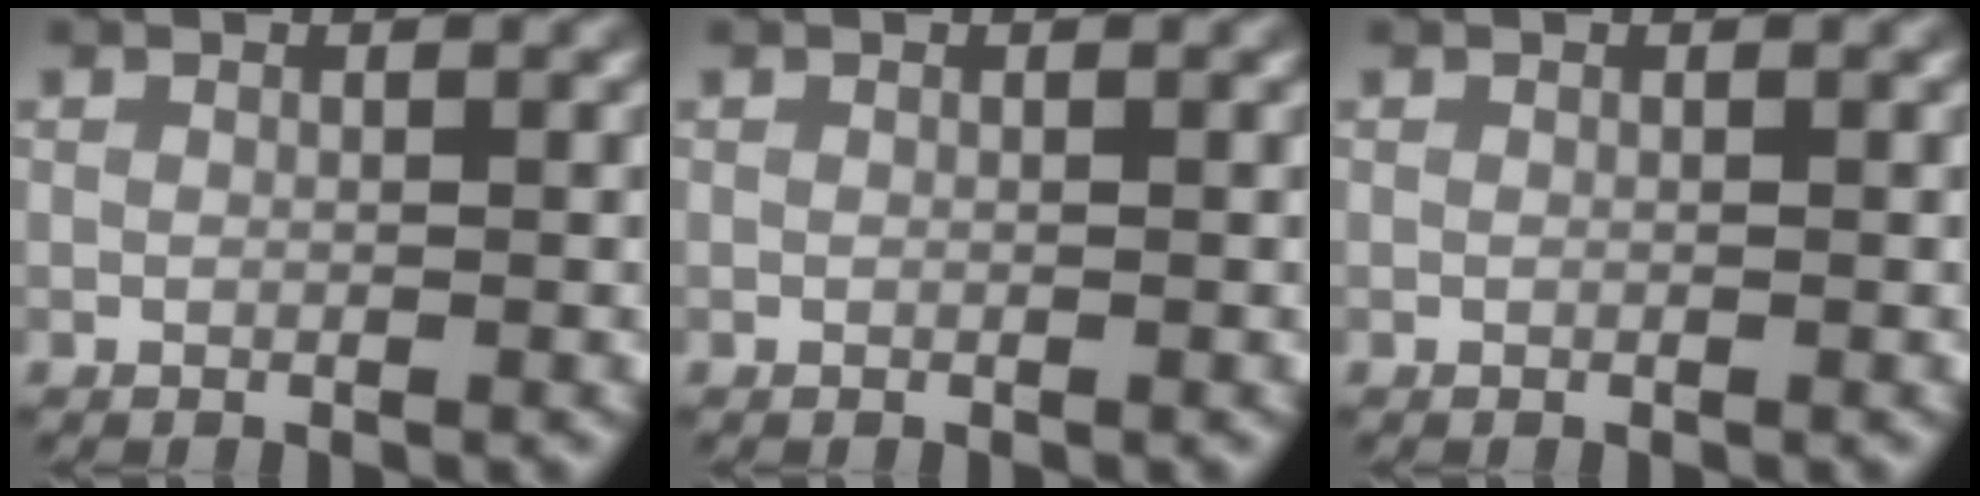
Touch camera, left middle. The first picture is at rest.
{"total": 0.0}
{"total": 0.0}